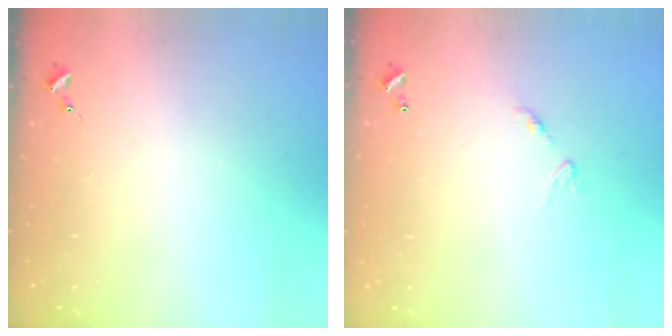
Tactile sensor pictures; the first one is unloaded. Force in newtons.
{"total": 6.9, "press": 6.8, "slide": 0.6}